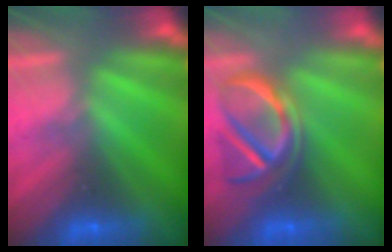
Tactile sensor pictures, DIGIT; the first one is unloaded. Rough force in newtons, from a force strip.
{"total": 3.7}